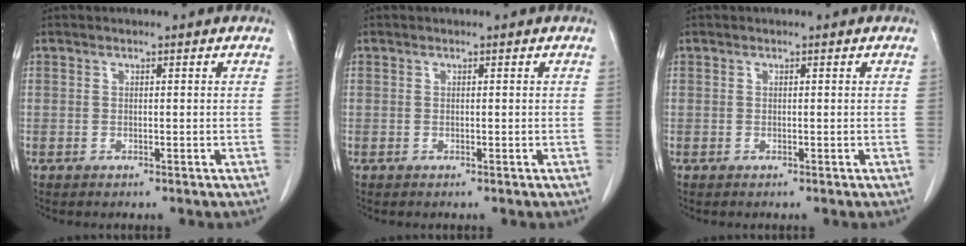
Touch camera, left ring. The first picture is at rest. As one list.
[{"total": 0.0}, {"total": 0.0}]